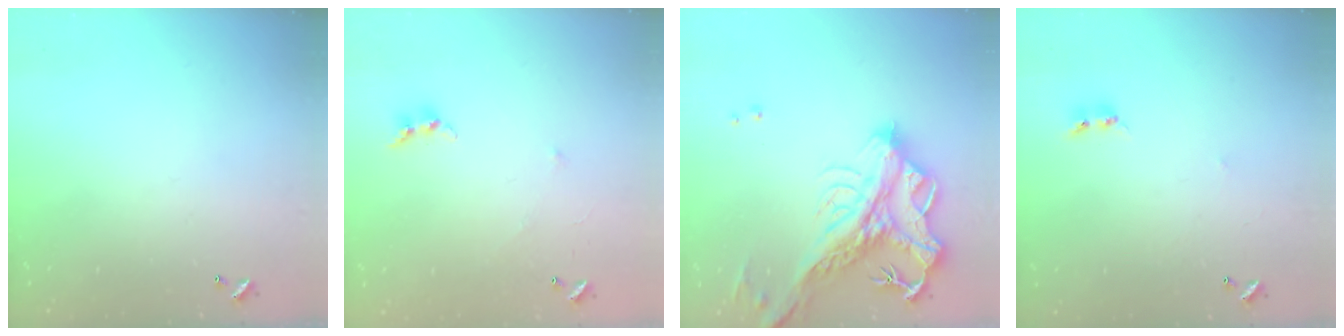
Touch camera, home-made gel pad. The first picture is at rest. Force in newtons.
{"total": 6.1, "press": 6.1, "slide": 0.4}
{"total": 11.6, "press": 11.4, "slide": 2.4}
{"total": 2.7, "press": 2.7, "slide": 0.3}